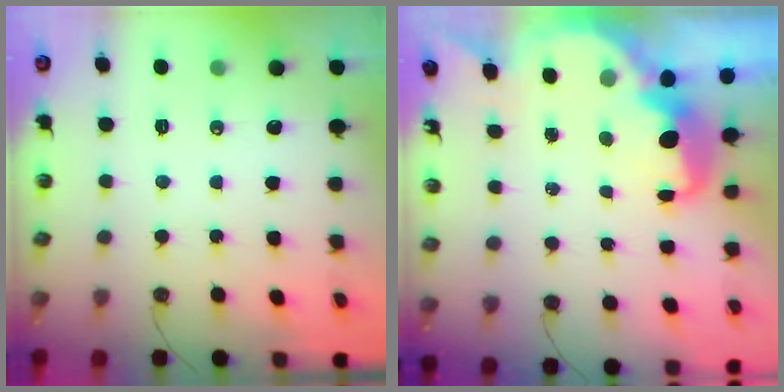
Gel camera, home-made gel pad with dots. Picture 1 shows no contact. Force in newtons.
{"total": 6.4, "press": 6.4, "slide": 0.2}